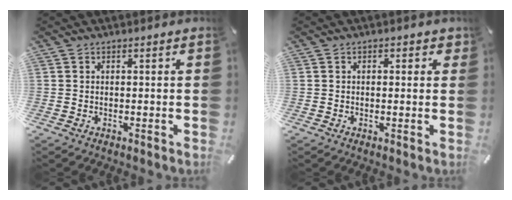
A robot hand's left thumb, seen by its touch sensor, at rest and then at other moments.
{"total": 1.3, "force": [-0.1, 1.0, 0.8], "torque": [-0.006, 0.002, -0.005]}